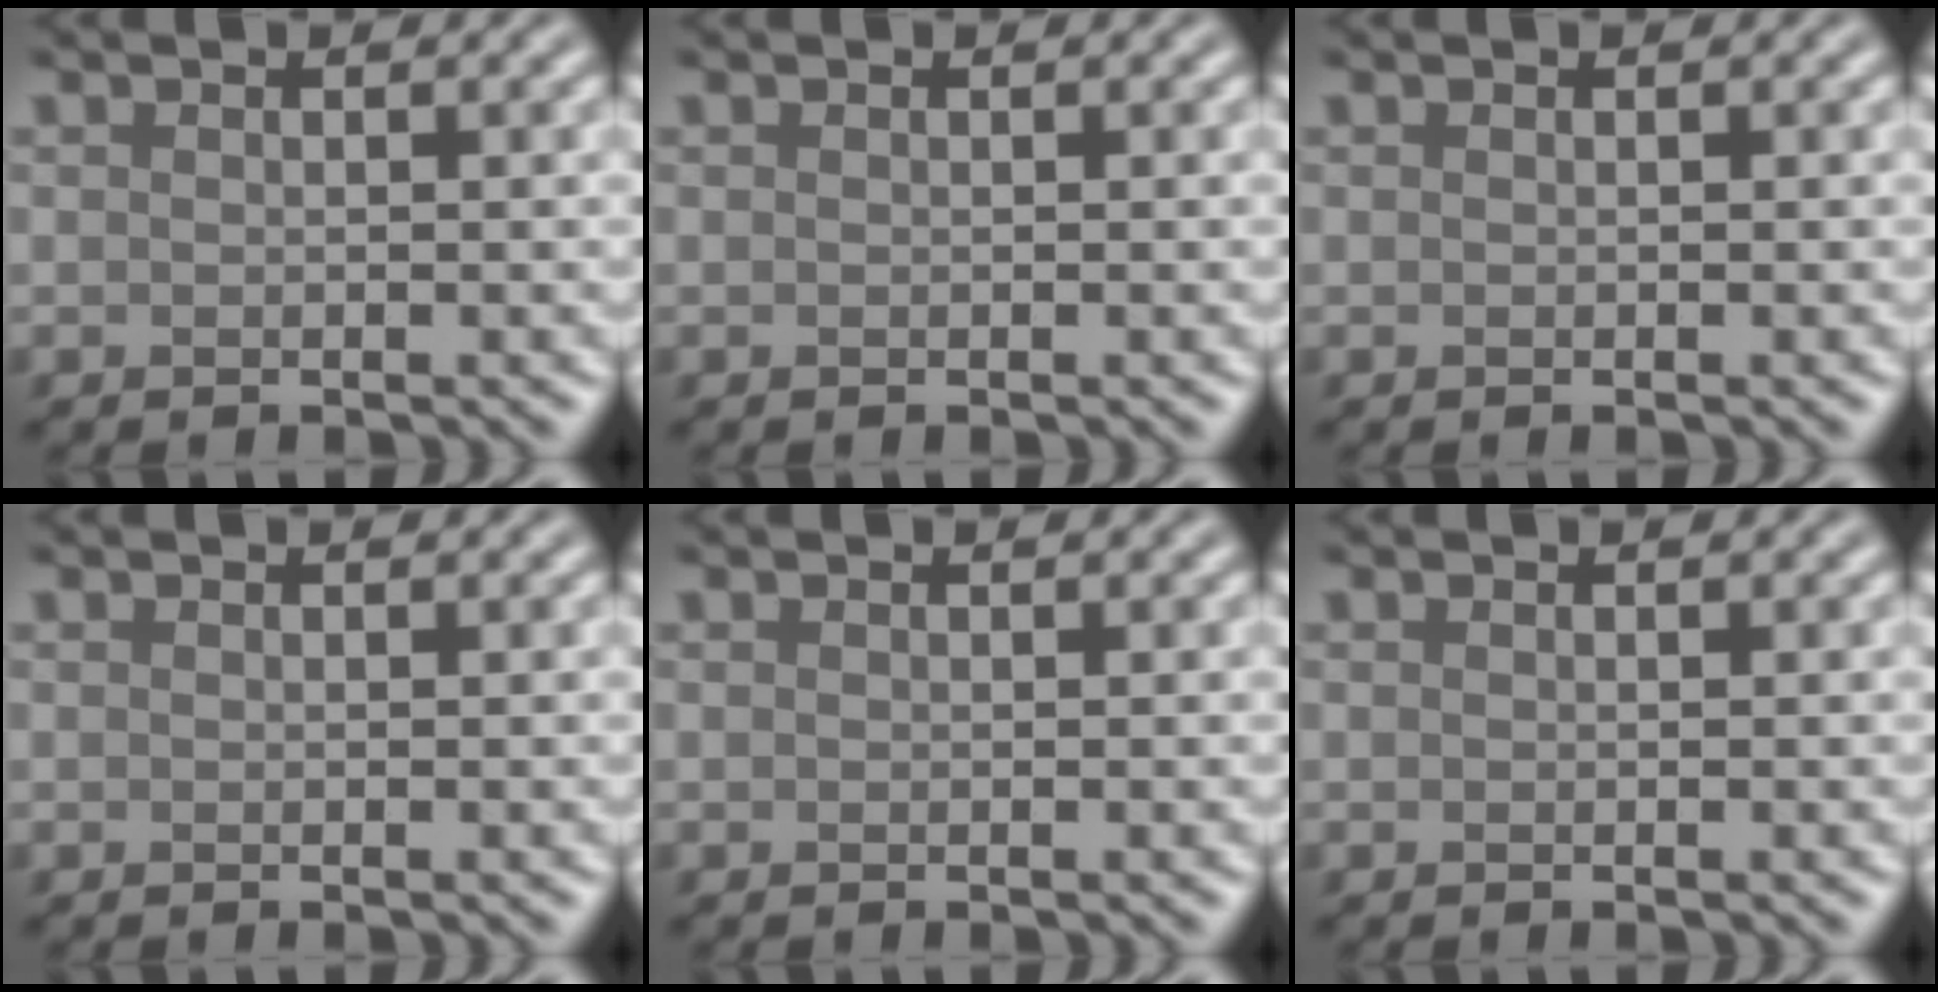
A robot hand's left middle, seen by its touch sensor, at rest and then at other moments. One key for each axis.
{"total": 0.0}
{"total": 0.0}
{"total": 0.0}
{"total": 0.0}
{"total": 0.0}